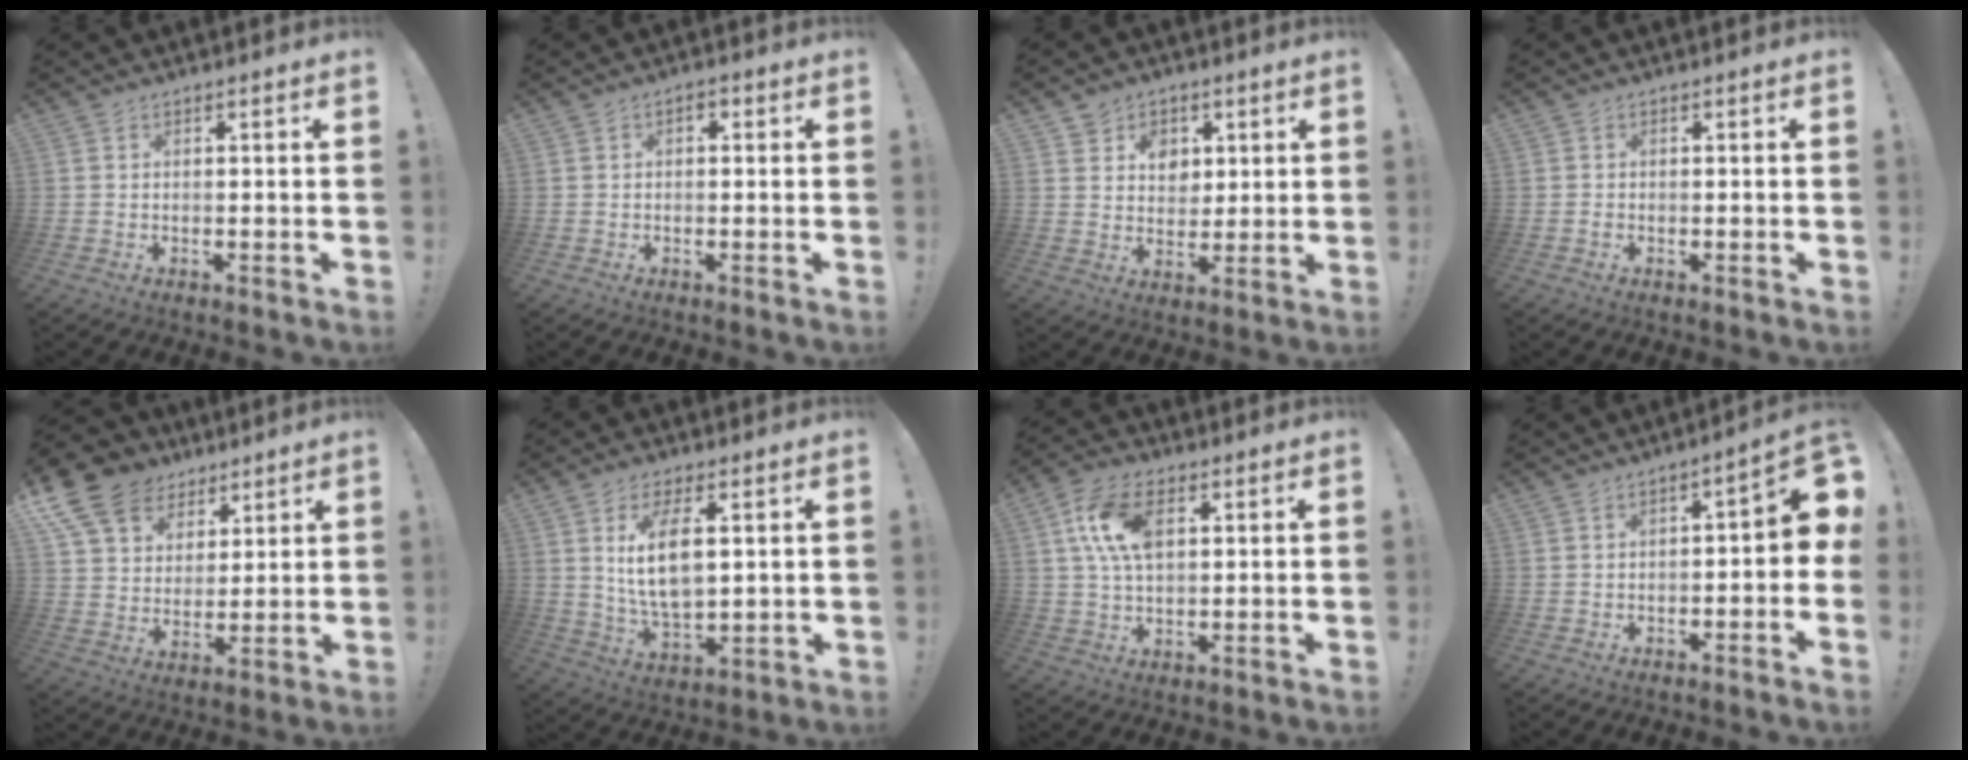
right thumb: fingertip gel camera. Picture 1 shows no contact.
{"total": 1.6, "force": [-0.5, 1.2, 1.0], "torque": [-0.014, 0.006, -0.012]}
{"total": 8.0, "force": [3.4, 6.9, 1.8], "torque": [-0.022, -0.025, 0.069]}
{"total": 0.7, "force": [-0.6, 0.3, 0.2], "torque": [-0.010, 0.004, -0.010]}
{"total": 13.9, "force": [8.4, 10.0, 4.8], "torque": [-0.084, -0.054, 0.170]}
{"total": 12.3, "force": [3.7, 5.9, 10.1], "torque": [-0.186, -0.018, 0.062]}
{"total": 12.5, "force": [3.7, 7.3, 9.5], "torque": [-0.184, 0.004, 0.068]}
{"total": 4.8, "force": [-0.6, 1.2, 4.7], "torque": [-0.055, -0.007, -0.013]}